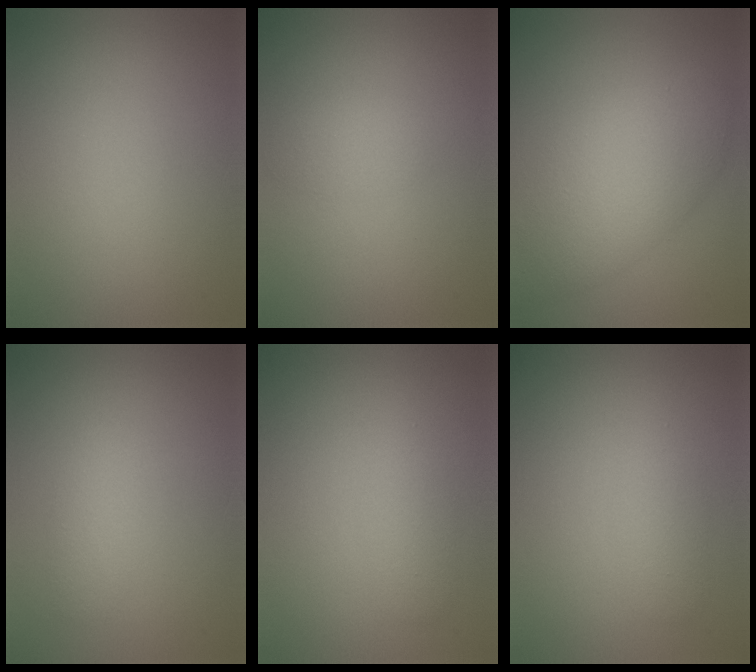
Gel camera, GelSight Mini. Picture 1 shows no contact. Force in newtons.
{"total": 1.2, "press": 1.2, "slide": 0.1}
{"total": 6.8, "press": 6.8, "slide": 0.2}
{"total": 1.7, "press": 1.7, "slide": 0.2}
{"total": 1.9, "press": 1.9, "slide": 0.1}
{"total": 1.9, "press": 1.9, "slide": 0.1}